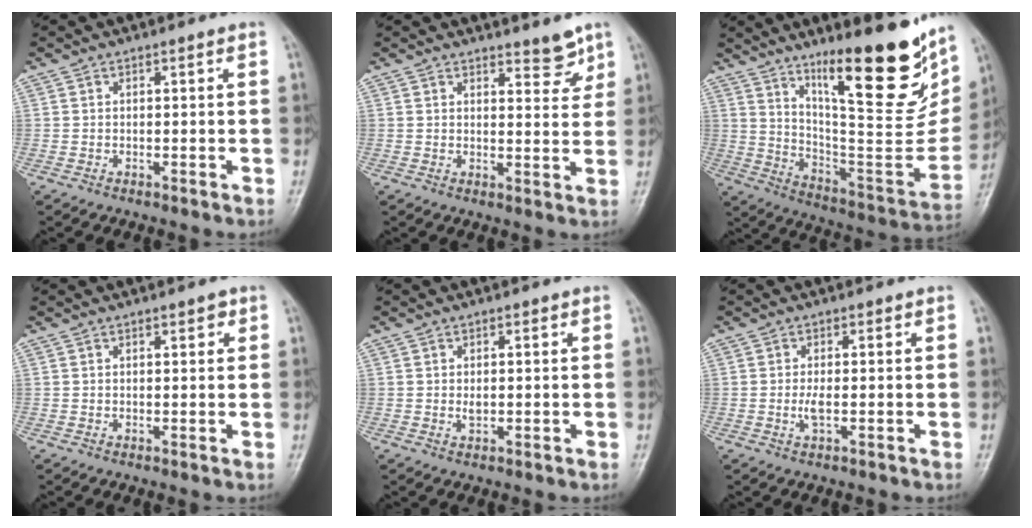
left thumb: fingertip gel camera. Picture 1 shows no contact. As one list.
[{"total": 4.1, "force": [3.4, 1.4, 2.0], "torque": [-0.010, -0.027, 0.046]}, {"total": 25.2, "force": [15.7, 5.9, 18.8], "torque": [-0.244, -0.087, 0.258]}, {"total": 1.9, "force": [1.0, 0.8, 1.4], "torque": [-0.011, -0.002, 0.011]}, {"total": 1.4, "force": [0.1, 0.9, 1.1], "torque": [-0.014, -0.002, 0.002]}, {"total": 2.2, "force": [-0.2, 0.8, 2.0], "torque": [-0.045, -0.004, -0.006]}]